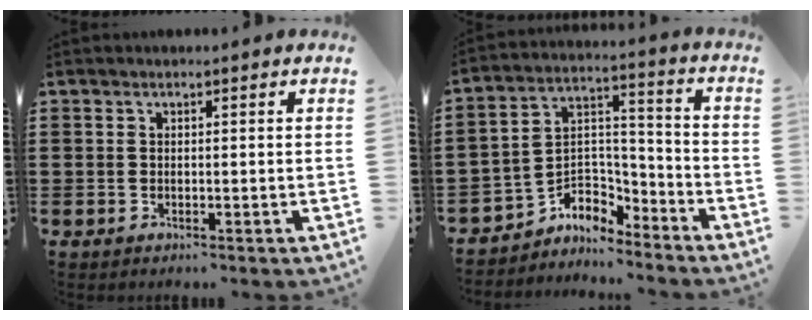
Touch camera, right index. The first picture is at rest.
{"total": 5.1, "force": [-3.8, 3.2, 1.0], "torque": [-0.035, -0.003, -0.080]}